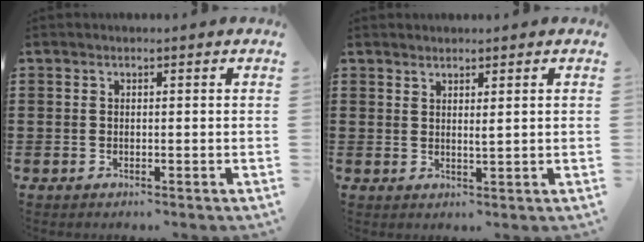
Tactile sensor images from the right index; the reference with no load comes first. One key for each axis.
{"total": 1.6, "fx": 1.3, "fy": -0.5, "fz": 0.8, "tx": -0.017, "ty": -0.002, "tz": 0.024}